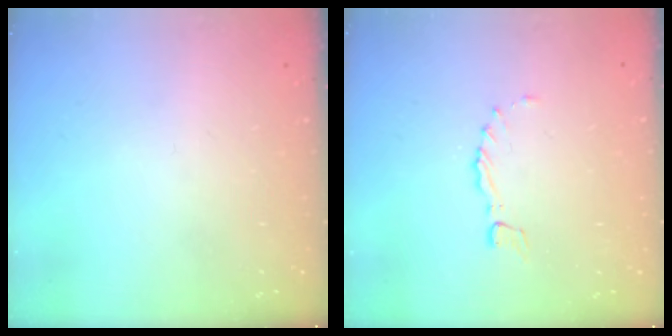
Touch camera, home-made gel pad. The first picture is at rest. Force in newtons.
{"total": 0.0}